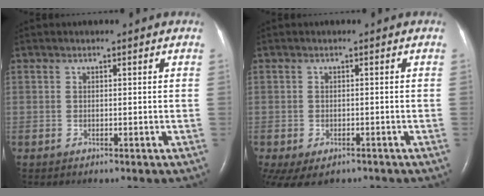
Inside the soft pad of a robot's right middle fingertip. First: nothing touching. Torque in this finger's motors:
{"motor_torque": [1.07, -1.07, 0.21, 0.05]}